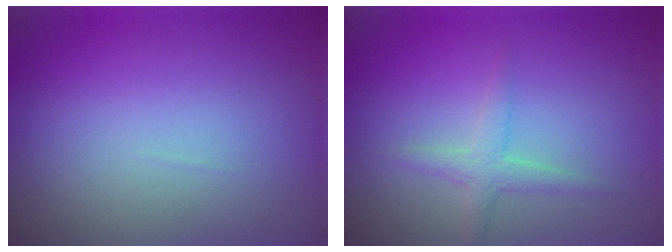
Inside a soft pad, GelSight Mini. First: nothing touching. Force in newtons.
{"total": 1.9, "press": 1.9, "slide": 0.1}